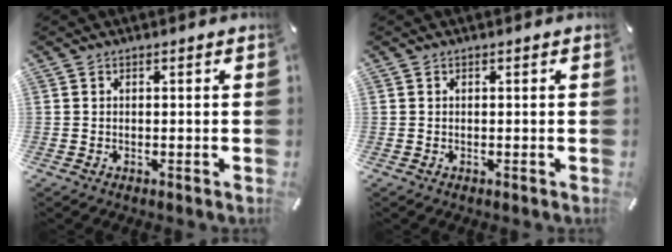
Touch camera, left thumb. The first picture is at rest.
{"total": 0.0}